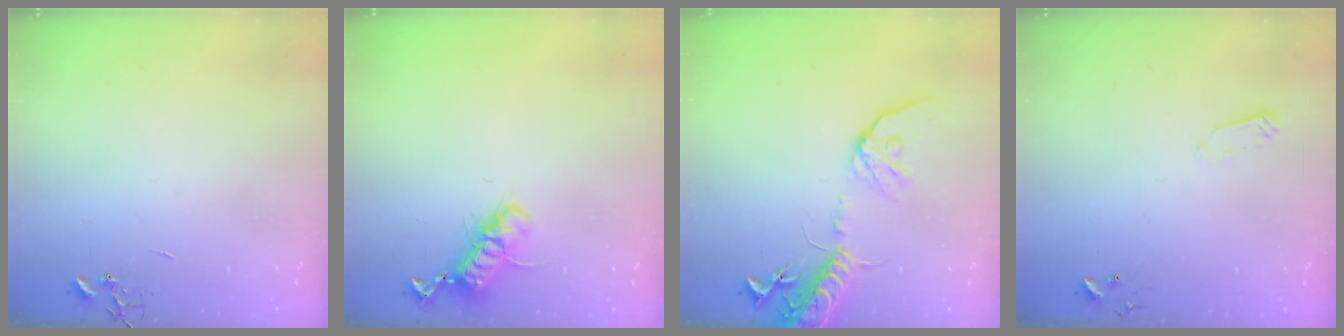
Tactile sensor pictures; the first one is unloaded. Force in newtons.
{"total": 12.5, "press": 12.5, "slide": 0.9}
{"total": 16.6, "press": 16.2, "slide": 3.5}
{"total": 3.7, "press": 3.6, "slide": 0.8}